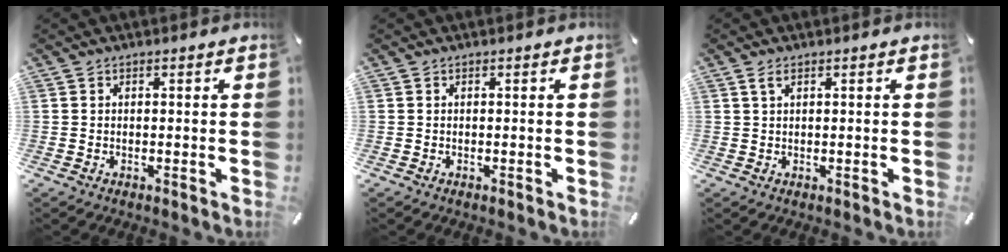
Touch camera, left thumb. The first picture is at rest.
{"total": 0.0}
{"total": 1.8, "force": [0.8, 0.6, 1.5], "torque": [-0.030, 0.003, 0.013]}